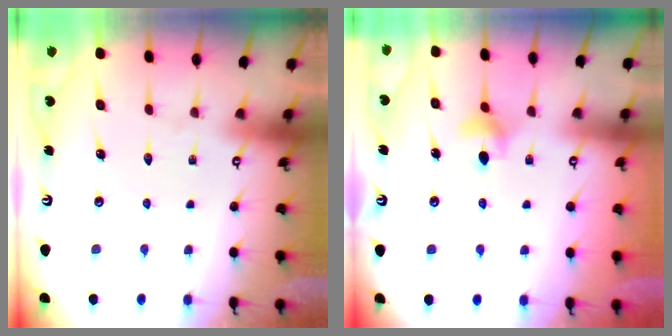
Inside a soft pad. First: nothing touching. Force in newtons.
{"total": 6.1, "press": 6.1, "slide": 0.9}